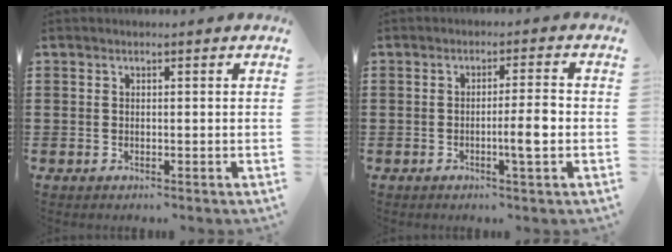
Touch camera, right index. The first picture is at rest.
{"total": 4.5, "force": [-1.1, 0.1, 4.4], "torque": [-0.075, -0.005, -0.021]}